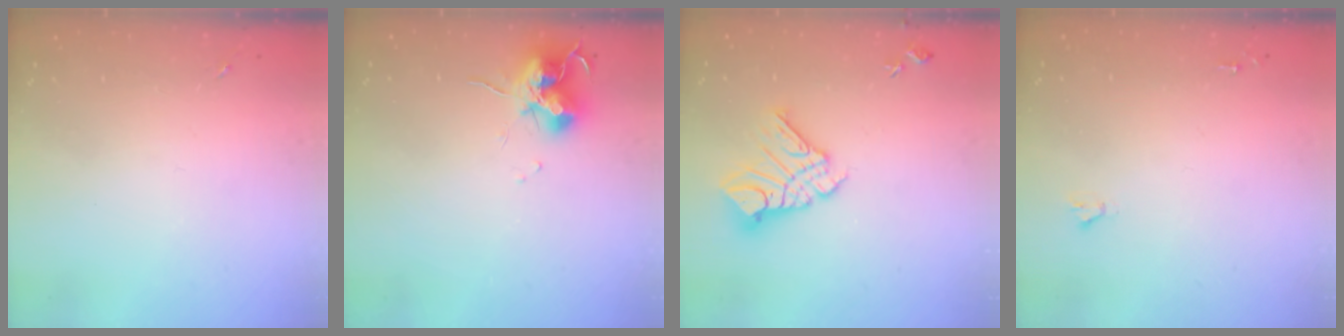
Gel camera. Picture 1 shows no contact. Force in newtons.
{"total": 12.2, "press": 12.1, "slide": 1.3}
{"total": 14.1, "press": 14.1, "slide": 1.4}
{"total": 1.6, "press": 1.6, "slide": 0.1}